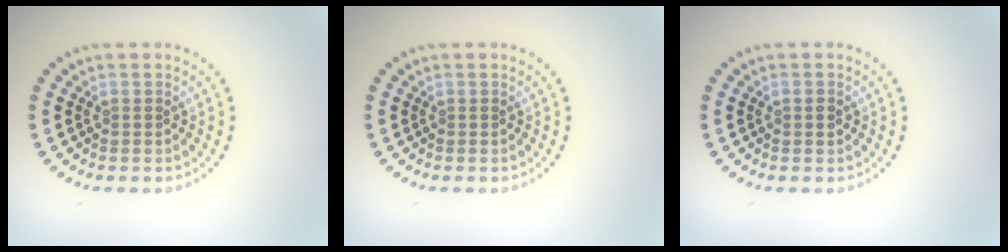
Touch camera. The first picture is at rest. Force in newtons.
{"total": 0.0}
{"total": 1.1, "press": 1.1, "slide": 0.1}